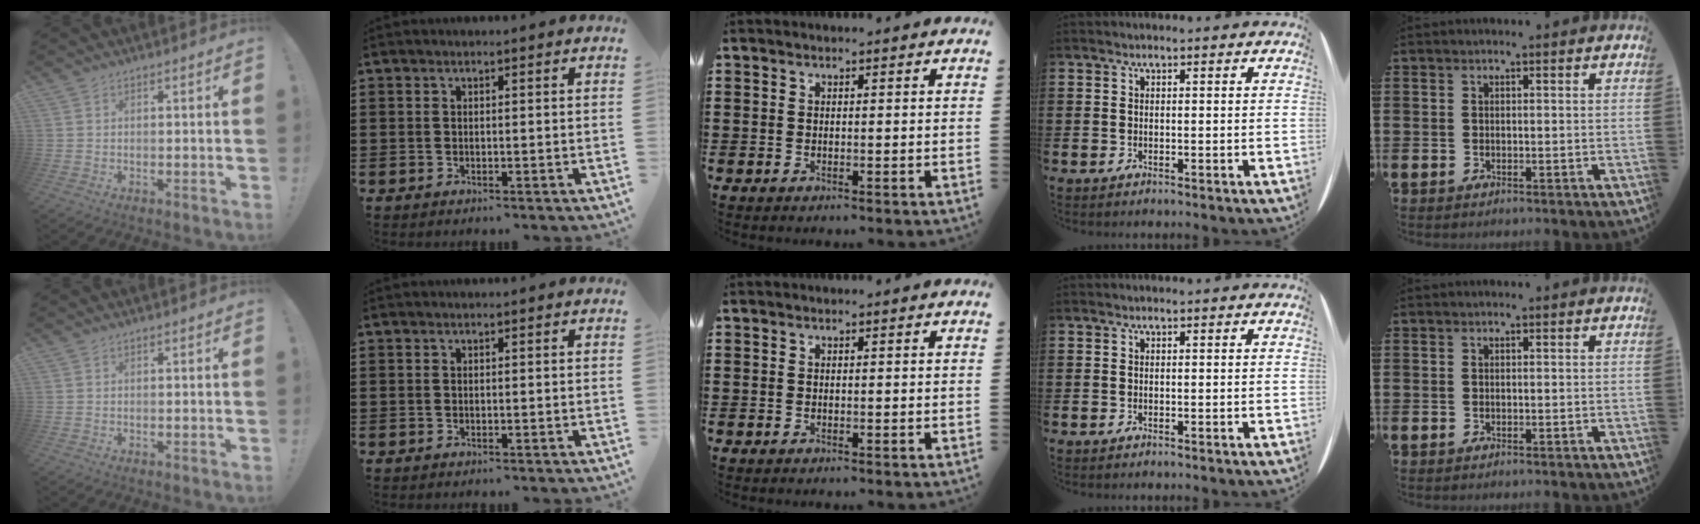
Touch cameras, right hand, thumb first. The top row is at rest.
{}